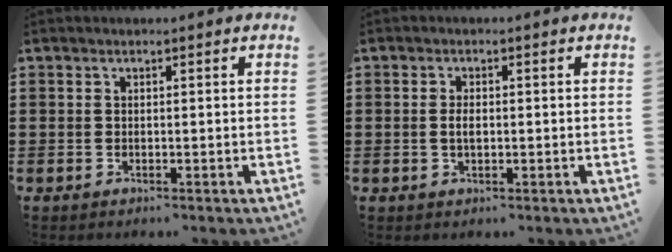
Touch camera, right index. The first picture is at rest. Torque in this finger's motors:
{"motor_torque": [2.14, 0.00, 0.11, 0.05]}